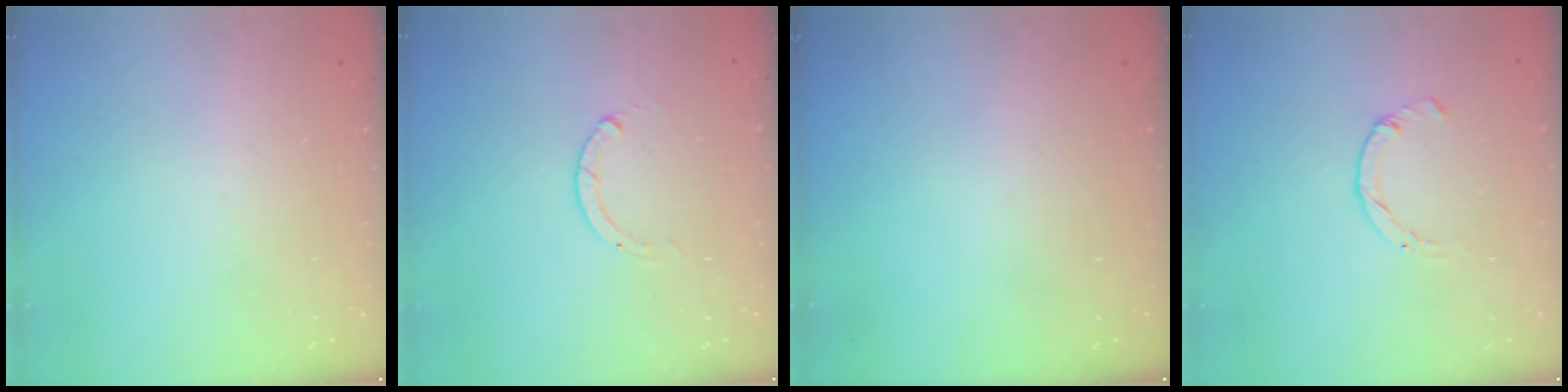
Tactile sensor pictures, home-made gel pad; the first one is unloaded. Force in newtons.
{"total": 0.0}
{"total": 0.0}
{"total": 0.0}